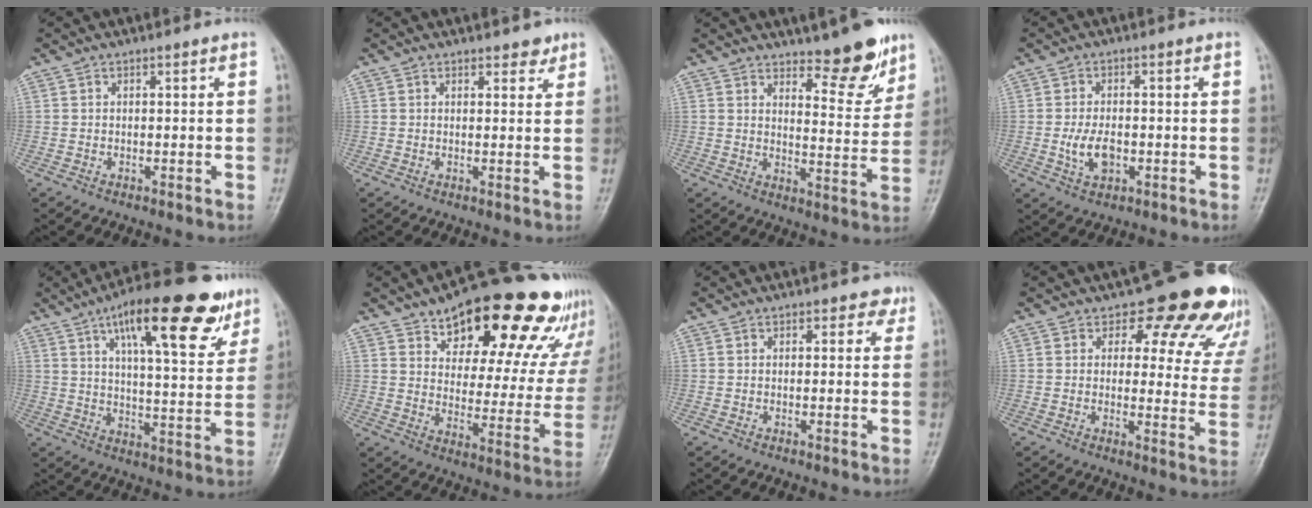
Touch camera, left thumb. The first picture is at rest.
{"total": 2.1, "force": [1.6, 1.1, 0.8], "torque": [0.006, -0.009, 0.017]}
{"total": 9.5, "force": [7.2, 3.0, 5.5], "torque": [-0.047, -0.059, 0.112]}
{"total": 5.4, "force": [-1.1, 3.2, 4.2], "torque": [-0.077, 0.001, -0.019]}
{"total": 20.5, "force": [11.7, 6.5, 15.6], "torque": [-0.200, -0.030, 0.175]}
{"total": 26.5, "force": [18.4, 10.8, 15.7], "torque": [-0.177, -0.070, 0.247]}
{"total": 2.1, "force": [1.2, 1.5, 0.8], "torque": [0.016, -0.002, 0.007]}
{"total": 16.8, "force": [13.0, 7.9, 7.0], "torque": [-0.018, -0.073, 0.125]}